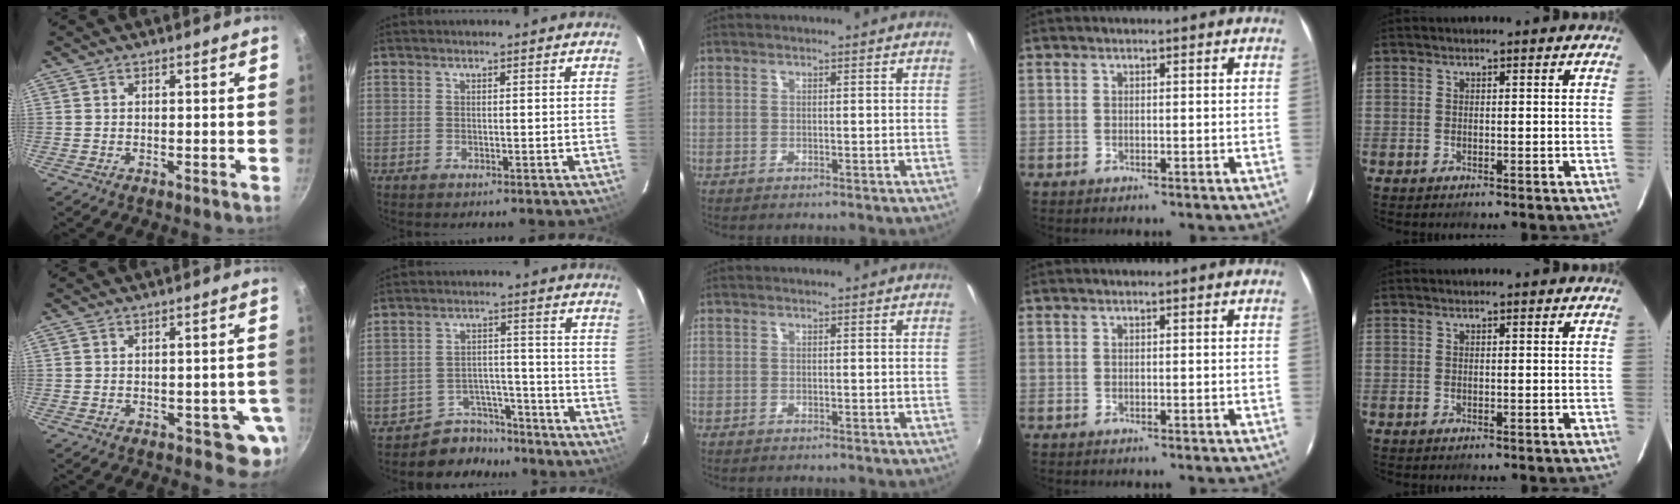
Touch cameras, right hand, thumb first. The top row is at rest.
{"thumb": {"total": 4.9, "force": [-1.0, 3.2, 3.5], "torque": [-0.010, 0.010, -0.009]}, "index": {"total": 7.7, "force": [-6.4, 4.2, -0.5], "torque": [0.002, 0.037, -0.096]}}